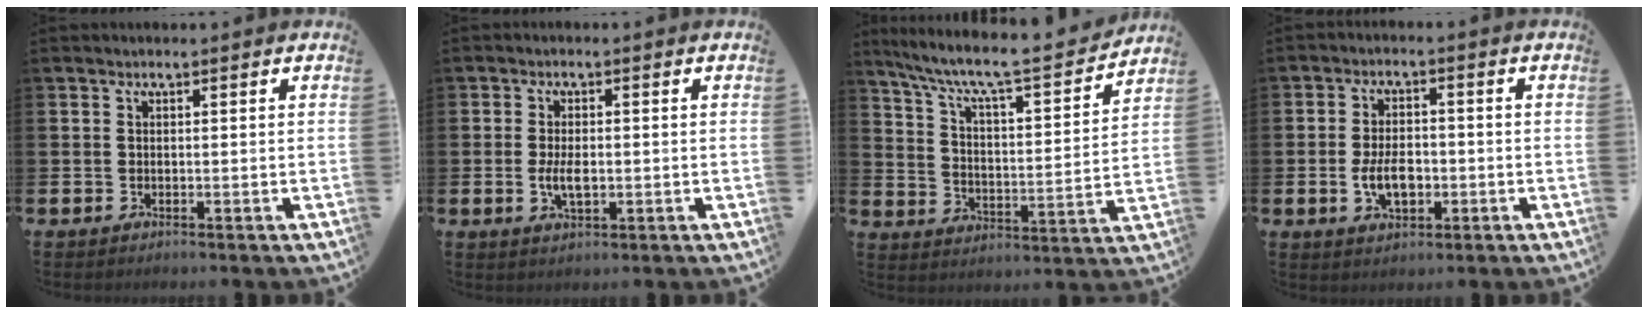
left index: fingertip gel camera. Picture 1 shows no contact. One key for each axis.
{"total": 3.5, "fx": -0.3, "fy": 1.8, "fz": 2.9, "tx": -0.047, "ty": 0.000, "tz": -0.007}
{"total": 7.9, "fx": 7.0, "fy": 1.1, "fz": 3.6, "tx": -0.100, "ty": -0.055, "tz": 0.112}
{"total": 4.9, "fx": -1.0, "fy": 2.9, "fz": 3.9, "tx": -0.060, "ty": 0.004, "tz": -0.019}